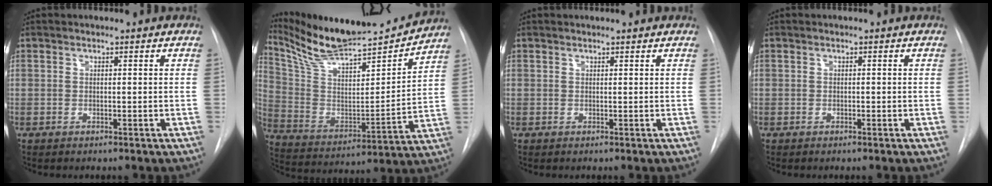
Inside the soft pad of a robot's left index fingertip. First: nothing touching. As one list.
[{"total": 20.1, "force": [18.9, 1.2, 6.7], "torque": [-0.134, -0.029, 0.314]}, {"total": 2.1, "force": [2.0, 0.0, 0.5], "torque": [-0.007, 0.015, 0.025]}, {"total": 0.0}]